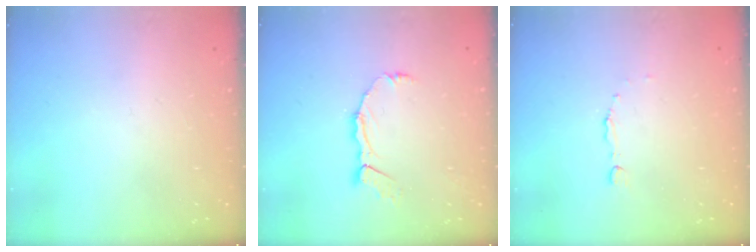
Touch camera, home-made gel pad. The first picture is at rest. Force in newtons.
{"total": 7.0, "press": 6.9, "slide": 0.8}
{"total": 1.7, "press": 1.7, "slide": 0.2}